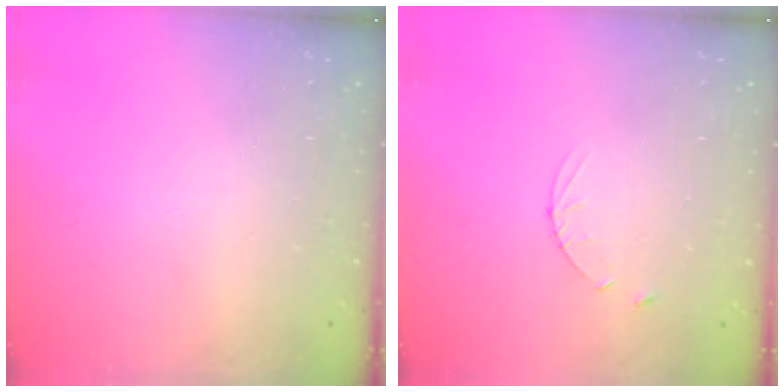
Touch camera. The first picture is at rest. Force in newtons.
{"total": 3.0, "press": 2.9, "slide": 0.4}